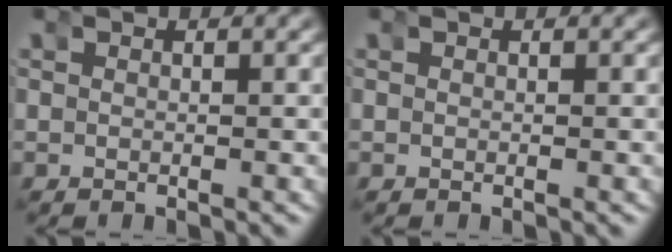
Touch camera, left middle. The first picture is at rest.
{"total": 0.0}